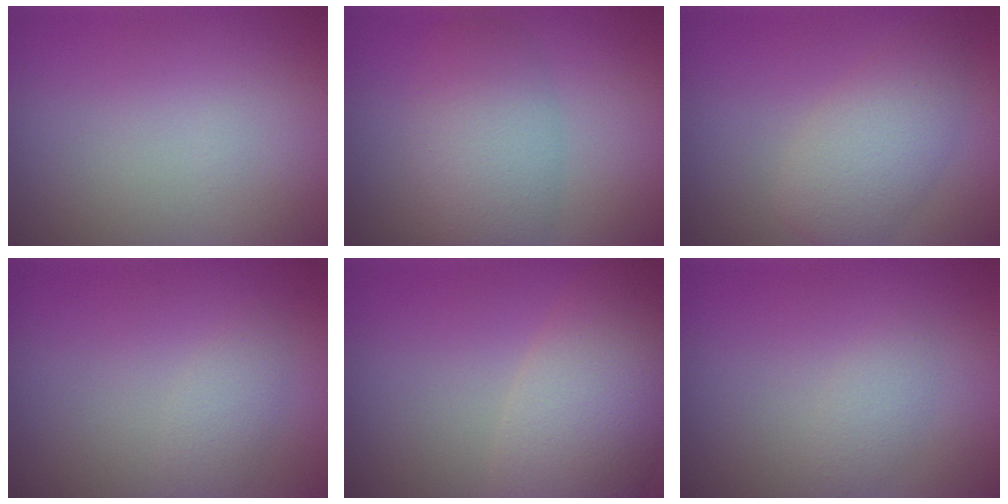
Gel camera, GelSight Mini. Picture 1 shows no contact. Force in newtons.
{"total": 5.3, "press": 5.3, "slide": 0.3}
{"total": 3.9, "press": 3.9, "slide": 0.1}
{"total": 1.6, "press": 1.6, "slide": 0.1}
{"total": 7.0, "press": 7.0, "slide": 0.6}
{"total": 1.3, "press": 1.3, "slide": 0.0}